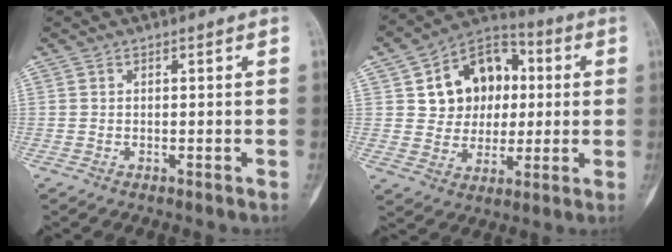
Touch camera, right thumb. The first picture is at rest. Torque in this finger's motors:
{"motor_torque": [-0.59, 1.90, 0.29, -0.13, 0.11]}